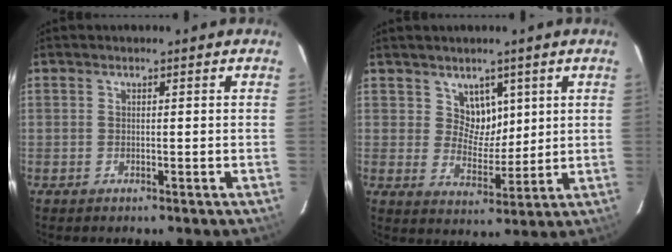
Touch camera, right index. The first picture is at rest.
{"total": 5.6, "force": [3.0, 4.2, 2.0], "torque": [-0.023, -0.005, 0.057]}